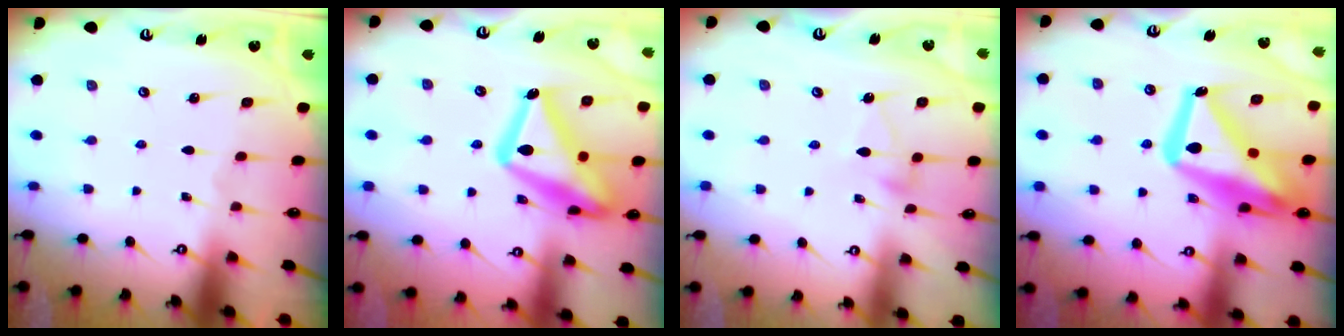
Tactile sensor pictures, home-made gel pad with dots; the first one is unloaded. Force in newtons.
{"total": 22.6, "press": 22.5, "slide": 1.7}
{"total": 4.6, "press": 4.6, "slide": 0.3}
{"total": 21.7, "press": 21.6, "slide": 2.0}